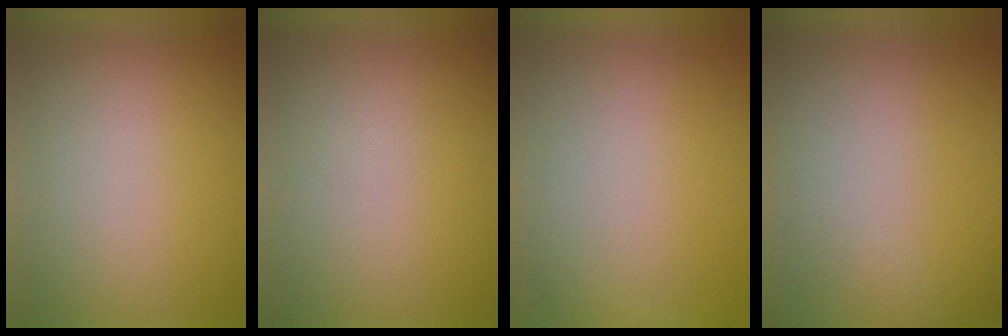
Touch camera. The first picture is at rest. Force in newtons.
{"total": 1.3}
{"total": 2.8}
{"total": 5.9}